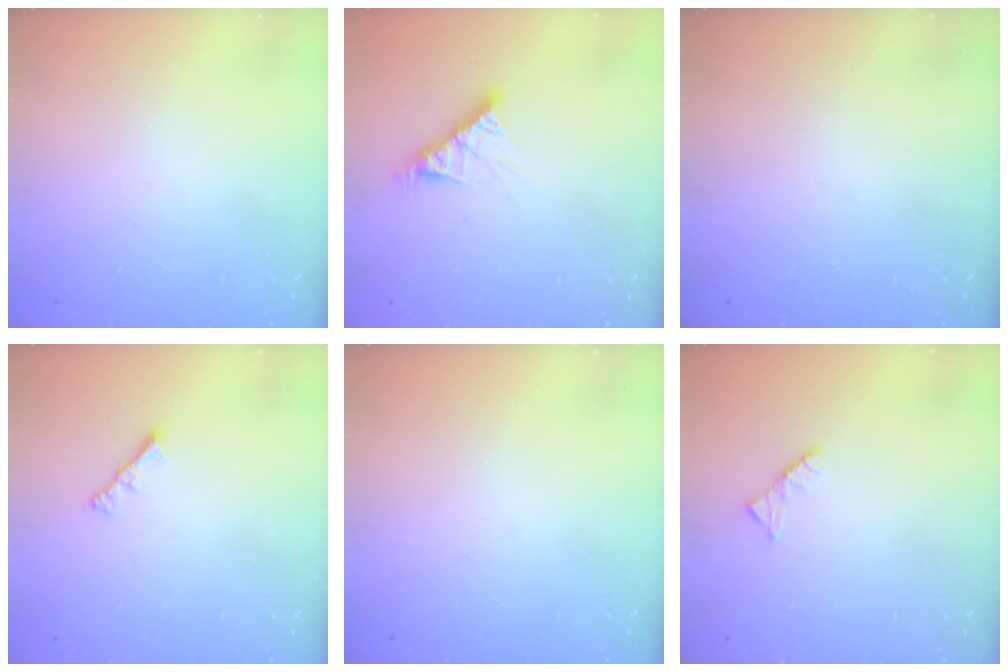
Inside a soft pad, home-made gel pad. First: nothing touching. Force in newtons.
{"total": 6.9, "press": 6.9, "slide": 0.6}
{"total": 0.0}
{"total": 2.2, "press": 2.1, "slide": 0.6}
{"total": 0.0}
{"total": 2.6, "press": 2.6, "slide": 0.4}